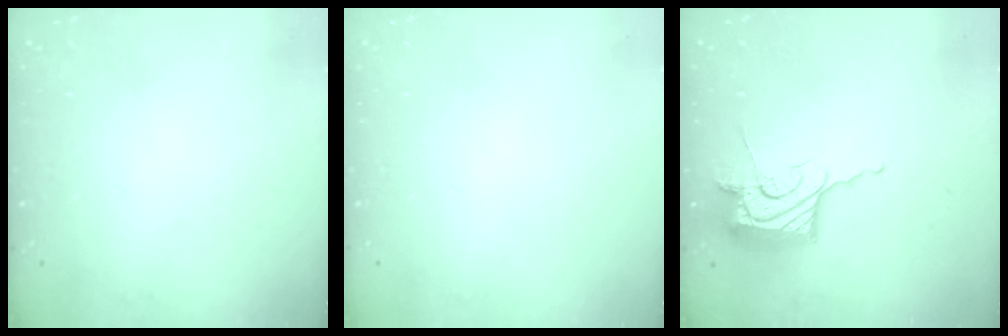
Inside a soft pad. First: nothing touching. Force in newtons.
{"total": 0.0}
{"total": 17.2, "press": 17.1, "slide": 0.7}